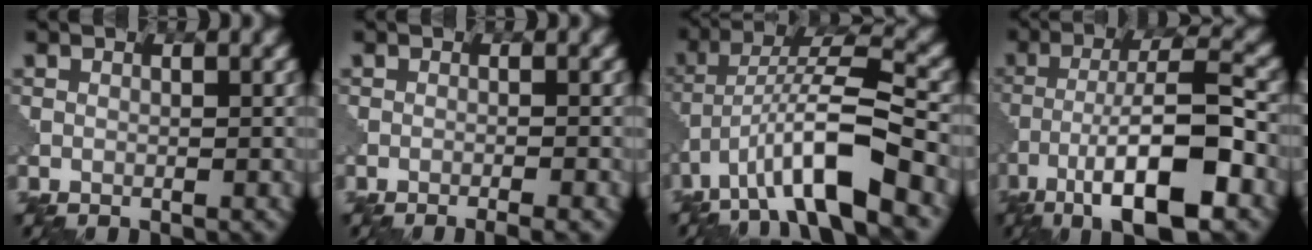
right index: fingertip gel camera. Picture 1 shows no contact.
{"total": 1.8, "force": [-1.2, 0.4, 1.3], "torque": [0.003, 0.005, -0.030]}
{"total": 8.1, "force": [-5.1, 1.1, 6.2], "torque": [-0.115, 0.017, -0.088]}
{"total": 9.3, "force": [-5.2, 1.7, 7.5], "torque": [-0.127, 0.012, -0.090]}